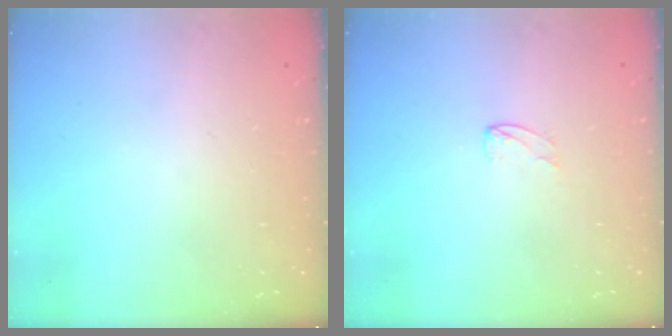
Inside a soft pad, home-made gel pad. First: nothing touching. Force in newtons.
{"total": 2.0, "press": 2.0, "slide": 0.2}